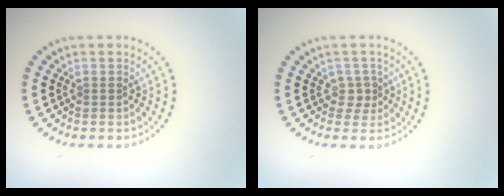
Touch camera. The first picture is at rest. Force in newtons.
{"total": 1.4, "press": 1.1, "slide": 0.9}